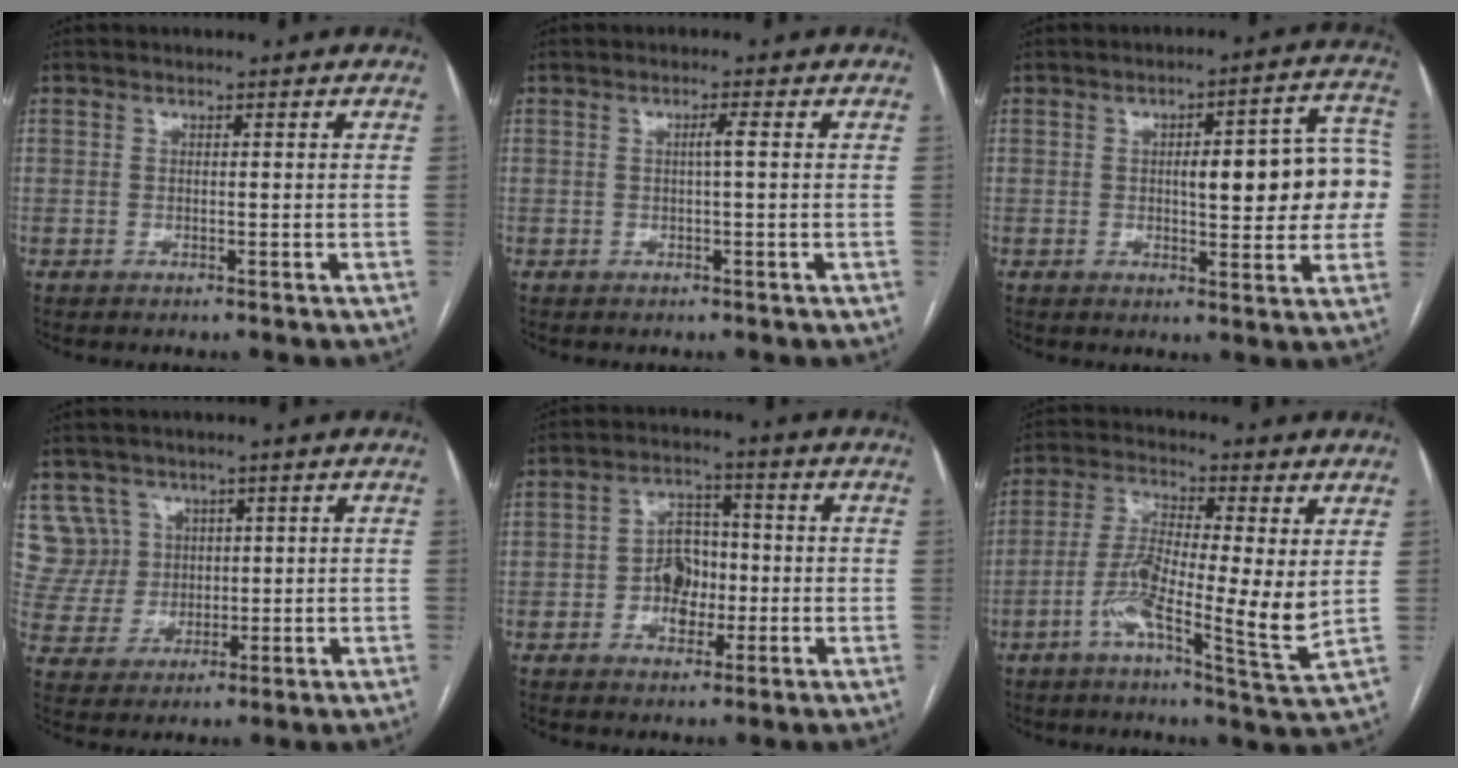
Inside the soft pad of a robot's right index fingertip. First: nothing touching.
{"total": 1.3, "force": [0.0, -0.3, 1.3], "torque": [-0.022, 0.002, 0.000]}
{"total": 13.9, "force": [0.6, 3.9, 13.3], "torque": [-0.156, 0.036, 0.011]}
{"total": 6.8, "force": [3.2, 5.9, -0.4], "torque": [0.009, 0.024, 0.073]}
{"total": 6.3, "force": [-1.2, 4.4, 4.2], "torque": [-0.074, 0.021, -0.019]}
{"total": 11.2, "force": [-1.1, 1.1, 11.1], "torque": [-0.205, -0.005, -0.031]}